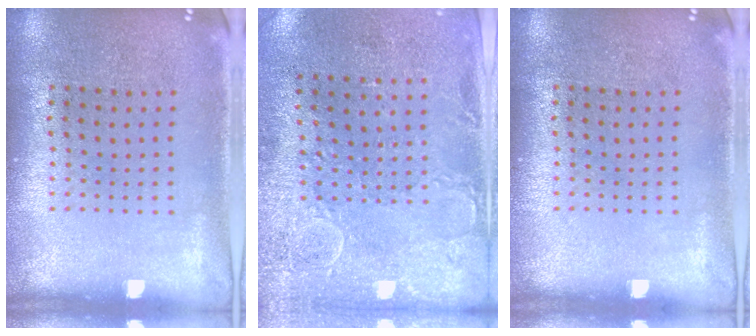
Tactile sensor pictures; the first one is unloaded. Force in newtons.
{"total": 3.0, "press": 2.2, "slide": 2.0}
{"total": 0.0}